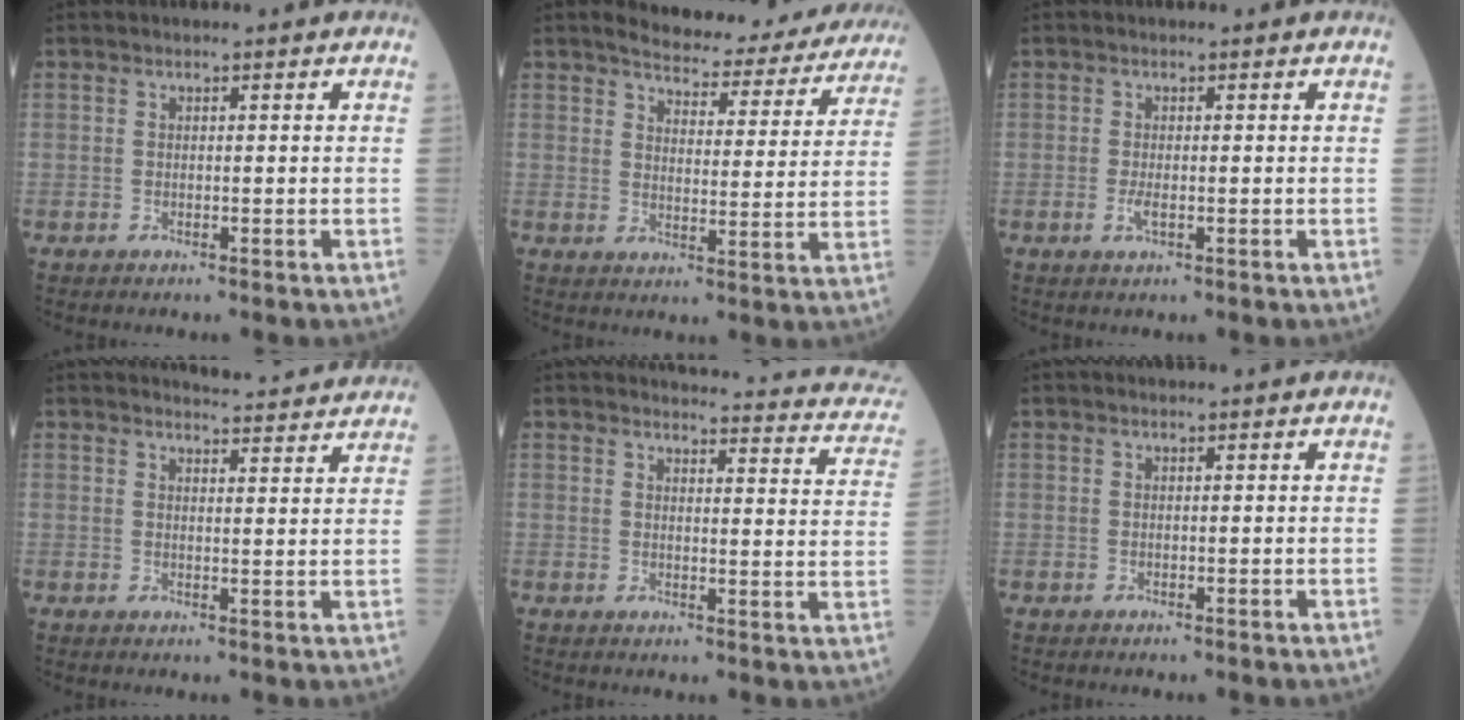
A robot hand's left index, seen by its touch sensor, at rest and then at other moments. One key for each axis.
{"total": 17.5, "fx": 16.3, "fy": 4.1, "fz": 4.7, "tx": -0.038, "ty": -0.039, "tz": 0.180}
{"total": 1.3, "fx": -0.3, "fy": 0.3, "fz": 1.3, "tx": -0.027, "ty": -0.004, "tz": -0.005}
{"total": 8.0, "fx": 7.9, "fy": 0.5, "fz": 1.4, "tx": -0.018, "ty": -0.001, "tz": 0.085}
{"total": 17.4, "fx": 16.7, "fy": 2.6, "fz": 4.1, "tx": -0.022, "ty": -0.070, "tz": 0.155}
{"total": 0.0}